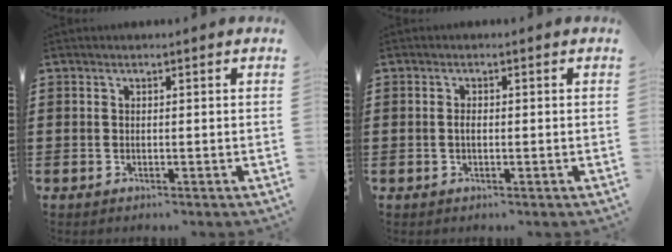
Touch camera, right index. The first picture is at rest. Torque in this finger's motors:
{"motor_torque": [0.43, 0.68, 0.06, 0.04]}